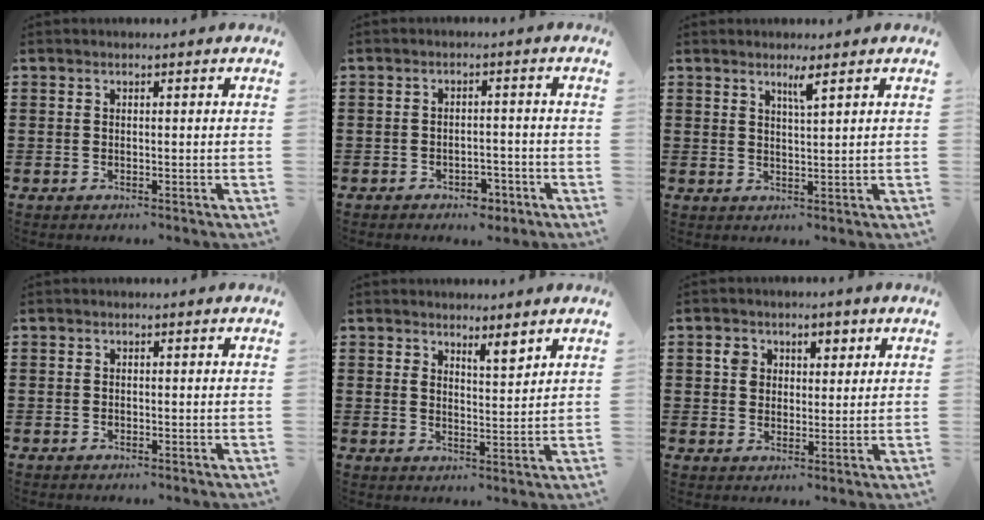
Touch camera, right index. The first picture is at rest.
{"total": 2.5, "force": [-2.1, 1.1, 0.7], "torque": [-0.017, 0.003, -0.042]}
{"total": 2.5, "force": [1.7, -0.1, 1.8], "torque": [-0.029, -0.005, 0.027]}
{"total": 0.0}
{"total": 3.1, "force": [2.8, 0.6, 1.3], "torque": [-0.023, -0.005, 0.050]}
{"total": 3.8, "force": [1.3, 3.3, 1.4], "torque": [-0.036, 0.011, 0.020]}